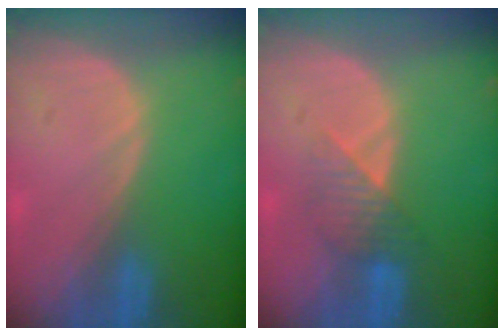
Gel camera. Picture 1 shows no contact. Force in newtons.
{"total": 4.0, "press": 3.6, "slide": 1.7}